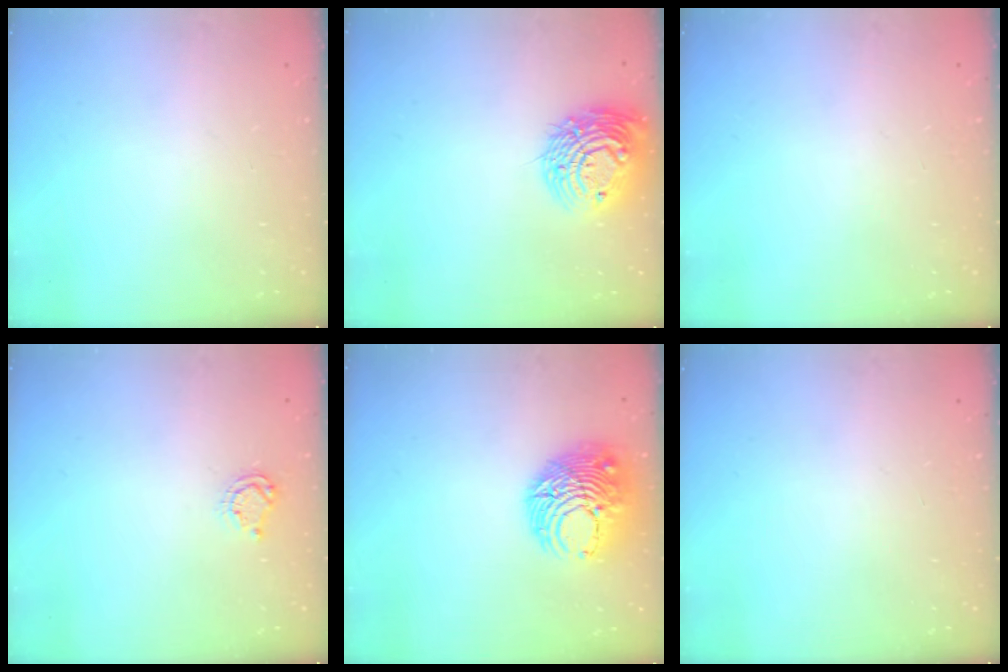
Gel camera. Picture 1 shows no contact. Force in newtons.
{"total": 14.7, "press": 14.6, "slide": 1.4}
{"total": 0.0}
{"total": 4.0, "press": 4.0, "slide": 0.5}
{"total": 10.7, "press": 10.6, "slide": 1.3}
{"total": 0.0}